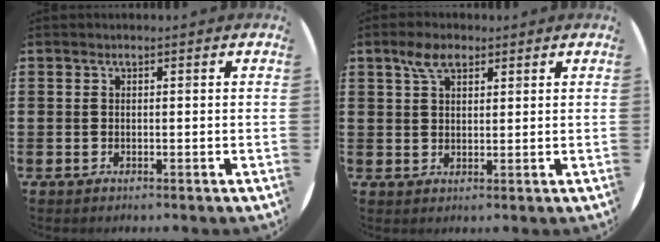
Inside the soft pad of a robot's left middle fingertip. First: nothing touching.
{"total": 4.0, "force": [2.7, 1.9, 2.3], "torque": [-0.041, 0.005, 0.047]}